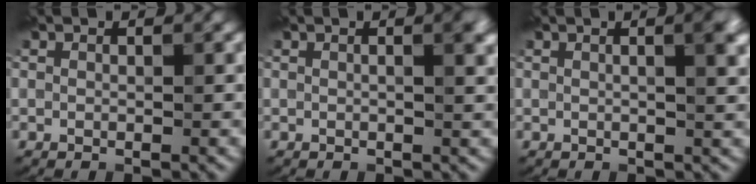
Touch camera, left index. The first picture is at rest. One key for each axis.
{"total": 3.2, "fx": 0.7, "fy": 1.2, "fz": 2.8, "tx": -0.018, "ty": 0.010, "tz": 0.000}
{"total": 5.0, "fx": 1.4, "fy": 2.1, "fz": 4.3, "tx": -0.025, "ty": 0.029, "tz": -0.005}